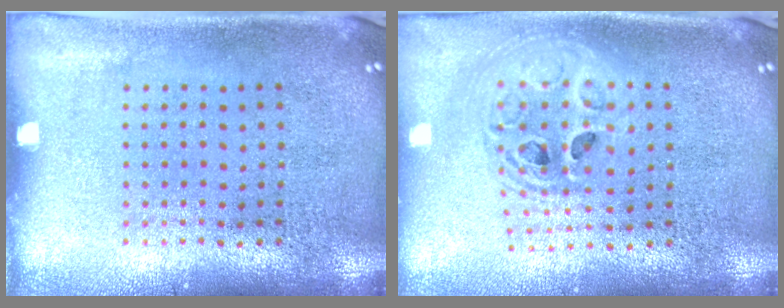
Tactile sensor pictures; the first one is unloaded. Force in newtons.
{"total": 1.9, "press": 1.6, "slide": 1.1}